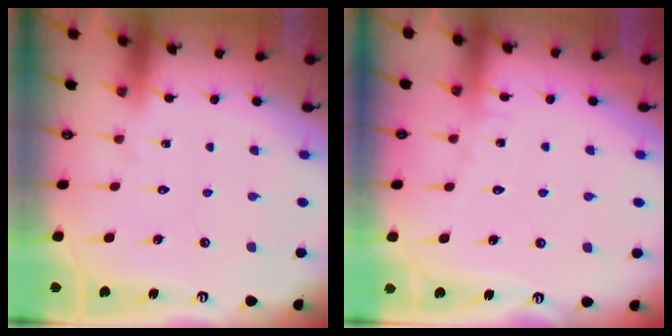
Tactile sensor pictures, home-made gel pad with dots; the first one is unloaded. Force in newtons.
{"total": 3.9, "press": 3.9, "slide": 0.4}